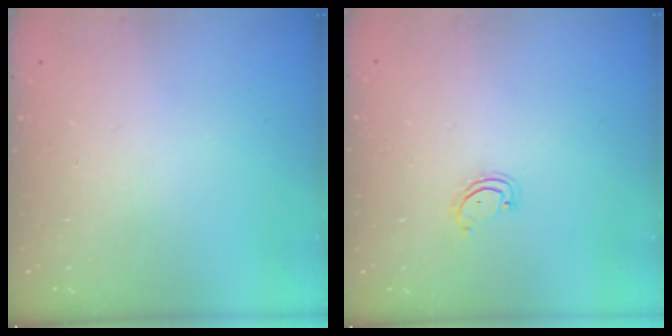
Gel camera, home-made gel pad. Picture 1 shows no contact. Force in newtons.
{"total": 2.9, "press": 2.9, "slide": 0.3}